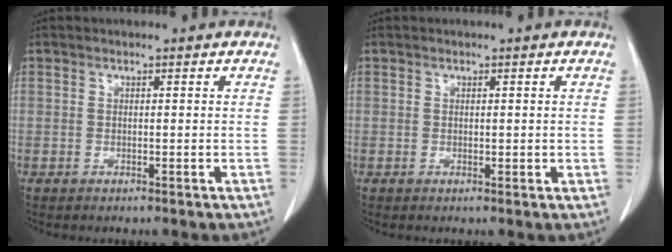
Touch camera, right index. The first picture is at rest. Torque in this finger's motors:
{"motor_torque": [-0.24, 0.52, 0.00, 0.01]}